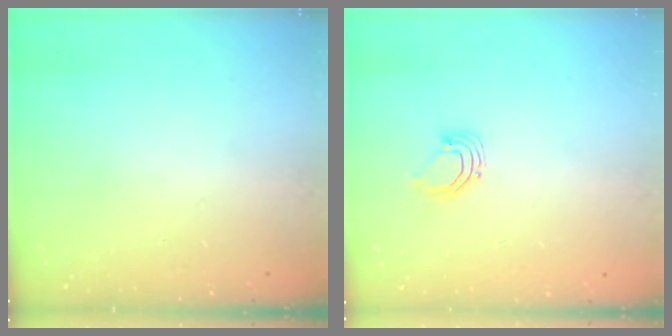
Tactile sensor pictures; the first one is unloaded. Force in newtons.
{"total": 2.7, "press": 2.7, "slide": 0.2}